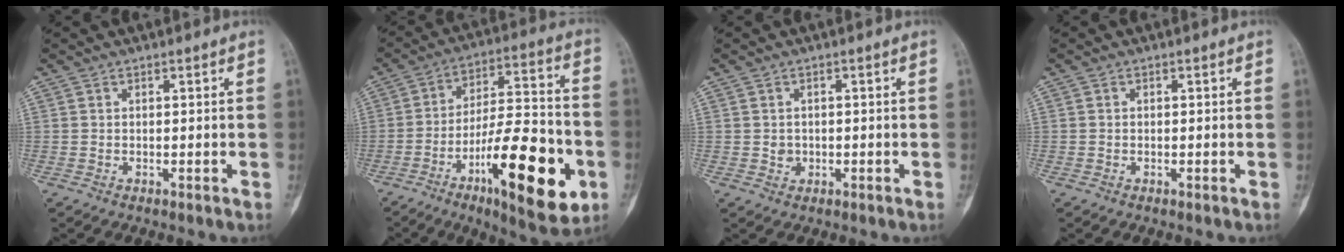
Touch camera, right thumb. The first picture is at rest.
{"total": 22.7, "force": [-8.2, 7.1, 19.9], "torque": [-0.307, 0.033, -0.123]}
{"total": 1.7, "force": [-0.2, 1.5, 0.7], "torque": [-0.006, 0.004, 0.001]}
{"total": 0.0}